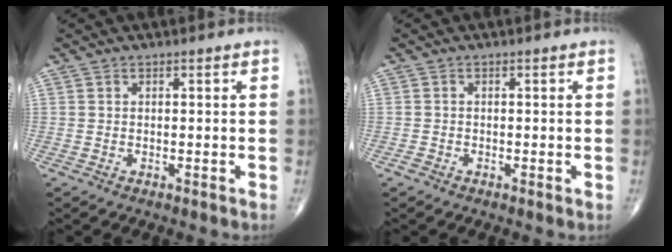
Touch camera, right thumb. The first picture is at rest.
{"total": 0.9, "force": [-0.5, 0.6, 0.6], "torque": [-0.009, -0.002, -0.013]}